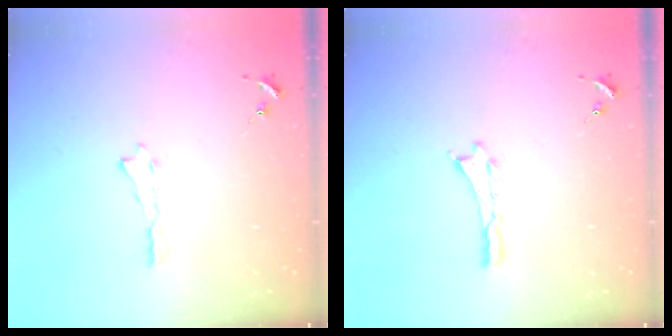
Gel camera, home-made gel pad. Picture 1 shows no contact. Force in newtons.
{"total": 0.0}